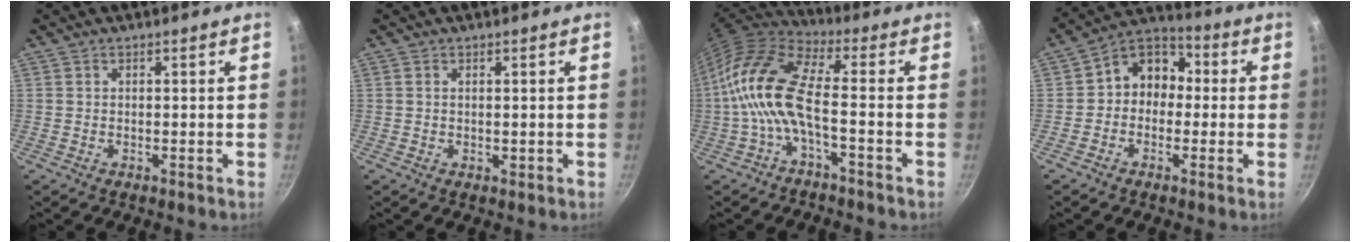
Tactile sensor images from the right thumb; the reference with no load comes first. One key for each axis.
{"total": 0.6, "fx": 0.2, "fy": 0.3, "fz": 0.5, "tx": -0.008, "ty": -0.001, "tz": 0.002}
{"total": 12.8, "fx": -2.7, "fy": 4.7, "fz": 11.6, "tx": -0.248, "ty": 0.037, "tz": -0.069}
{"total": 9.4, "fx": -0.2, "fy": 7.8, "fz": 5.3, "tx": -0.037, "ty": 0.035, "tz": -0.030}